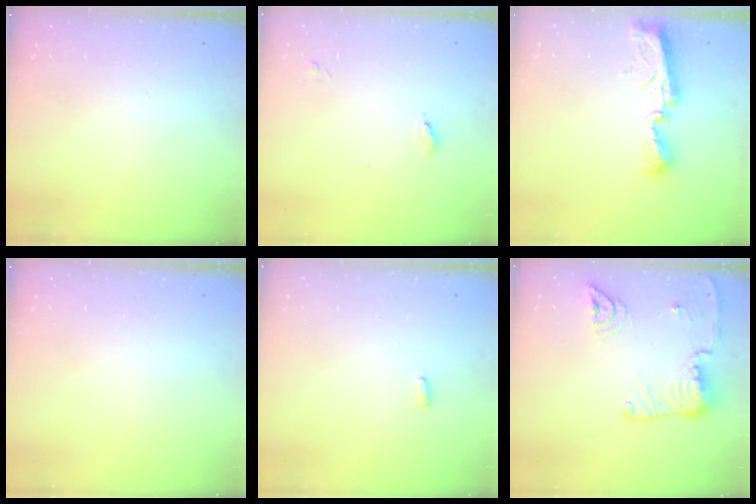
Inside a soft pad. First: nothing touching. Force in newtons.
{"total": 4.0, "press": 4.0, "slide": 0.4}
{"total": 9.1, "press": 9.1, "slide": 0.6}
{"total": 0.0}
{"total": 2.7, "press": 2.6, "slide": 0.9}
{"total": 15.4, "press": 15.3, "slide": 1.9}